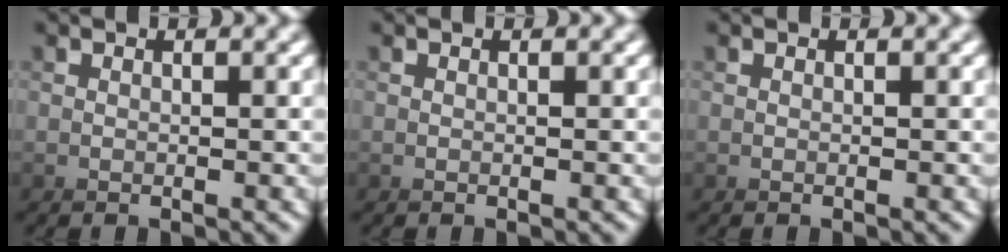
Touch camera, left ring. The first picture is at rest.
{"total": 0.0}
{"total": 0.0}